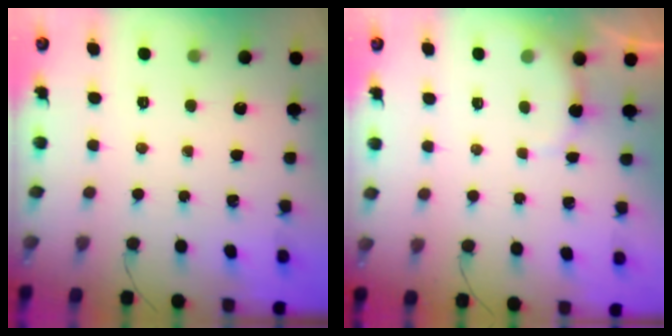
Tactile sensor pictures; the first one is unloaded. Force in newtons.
{"total": 2.3, "press": 2.2, "slide": 0.6}